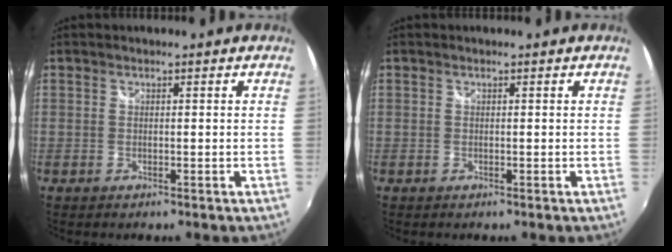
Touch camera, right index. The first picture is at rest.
{"total": 0.0}